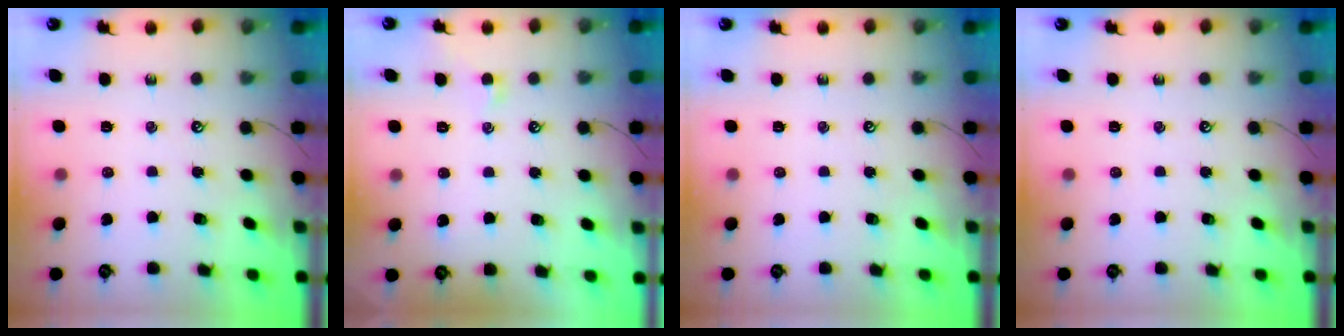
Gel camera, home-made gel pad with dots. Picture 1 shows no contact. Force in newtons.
{"total": 1.3, "press": 1.1, "slide": 0.7}
{"total": 0.0}
{"total": 0.0}